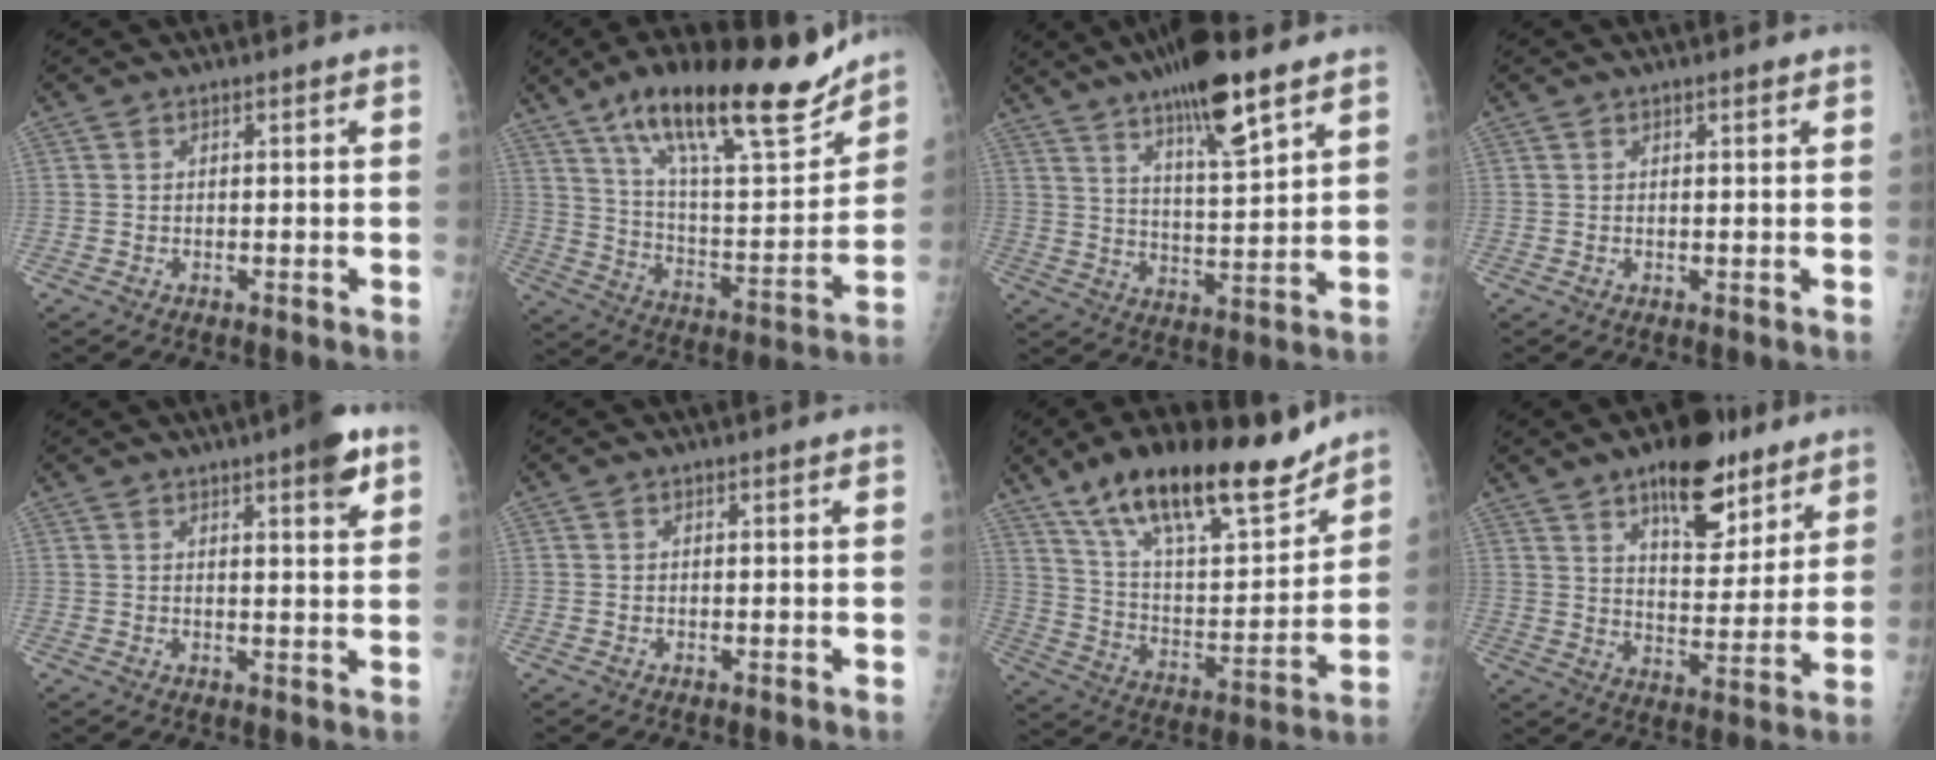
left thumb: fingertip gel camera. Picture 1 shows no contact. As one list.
[{"total": 25.5, "force": [17.7, 7.2, 16.9], "torque": [-0.237, -0.065, 0.293]}, {"total": 10.7, "force": [6.7, 2.6, 8.0], "torque": [-0.116, -0.030, 0.107]}, {"total": 1.0, "force": [0.7, 0.2, 0.7], "torque": [-0.010, -0.002, 0.011]}, {"total": 6.0, "force": [3.4, 1.1, 4.8], "torque": [-0.058, -0.014, 0.042]}, {"total": 0.0}, {"total": 23.4, "force": [17.3, 7.5, 13.9], "torque": [-0.194, -0.070, 0.294]}, {"total": 15.5, "force": [9.9, 7.0, 9.6], "torque": [-0.092, -0.055, 0.151]}]